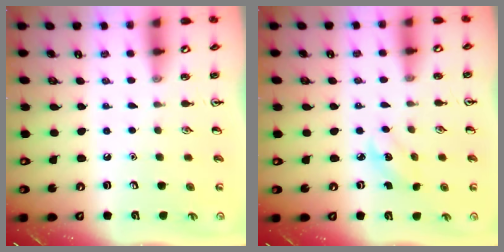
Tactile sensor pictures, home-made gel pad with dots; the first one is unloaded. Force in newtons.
{"total": 2.7, "press": 2.6, "slide": 0.9}